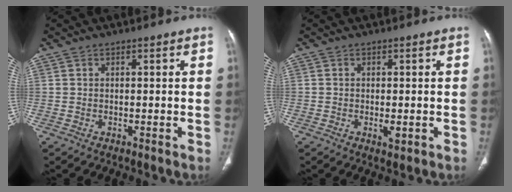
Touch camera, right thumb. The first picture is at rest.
{"total": 1.8, "force": [-0.5, 0.8, 1.6], "torque": [-0.023, -0.002, -0.007]}